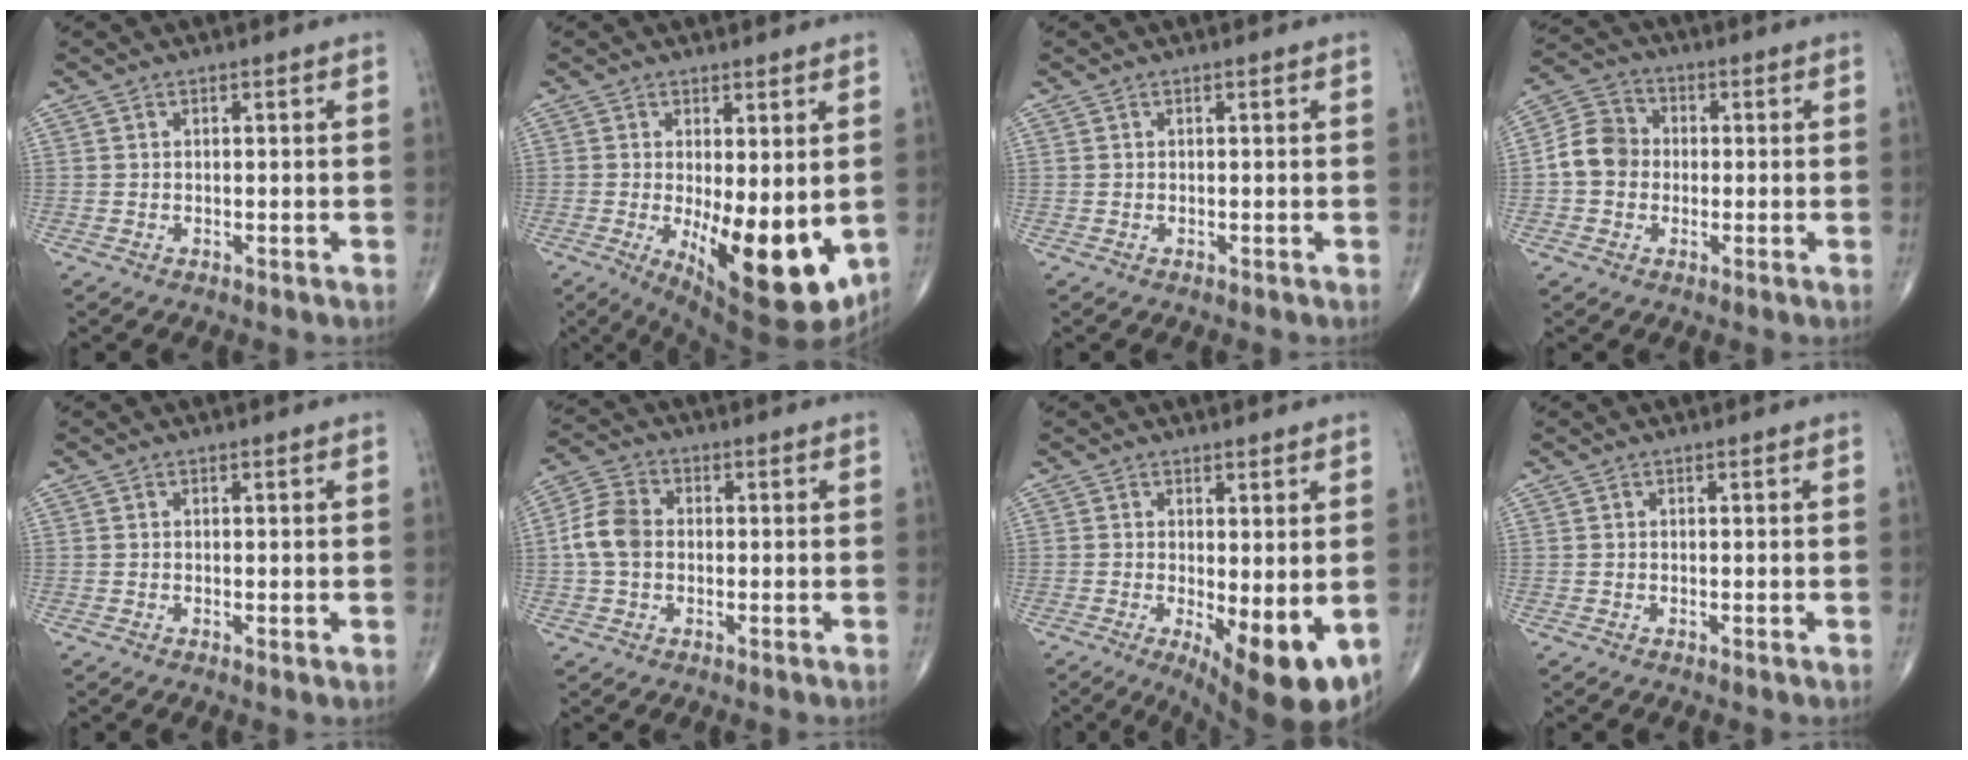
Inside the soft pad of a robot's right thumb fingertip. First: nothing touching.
{"total": 15.4, "force": [-2.4, 6.0, 14.0], "torque": [-0.197, -0.035, -0.014]}
{"total": 0.0}
{"total": 7.9, "force": [-0.6, 6.9, 3.8], "torque": [-0.056, 0.026, -0.025]}
{"total": 0.6, "force": [0.0, 0.1, 0.6], "torque": [-0.013, -0.004, -0.002]}
{"total": 7.1, "force": [-0.3, 5.3, 4.7], "torque": [-0.094, 0.018, -0.014]}
{"total": 11.2, "force": [-2.6, 3.8, 10.2], "torque": [-0.138, -0.025, -0.026]}
{"total": 0.0}